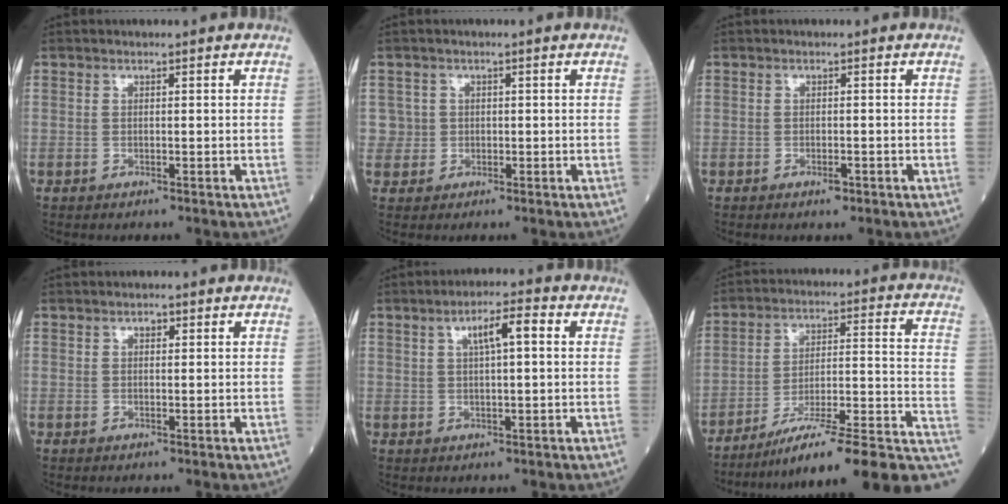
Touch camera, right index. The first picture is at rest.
{"total": 2.2, "force": [0.3, 2.1, -0.3], "torque": [0.021, 0.004, 0.001]}
{"total": 1.2, "force": [-0.7, 0.2, 0.9], "torque": [-0.017, -0.002, -0.008]}
{"total": 0.9, "force": [0.4, 0.6, 0.6], "torque": [-0.010, 0.001, 0.005]}
{"total": 5.3, "force": [1.6, 1.0, 5.0], "torque": [-0.086, 0.013, 0.026]}
{"total": 20.0, "force": [-13.6, 1.9, 14.6], "torque": [-0.142, 0.038, -0.205]}